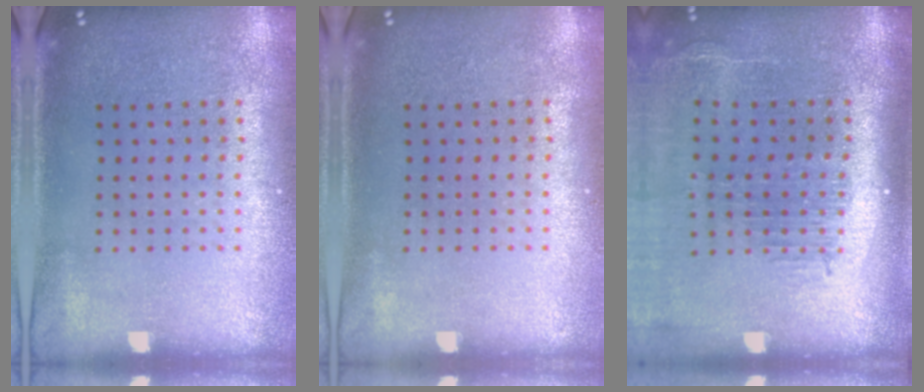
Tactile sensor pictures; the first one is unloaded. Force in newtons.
{"total": 0.0}
{"total": 2.5, "press": 2.0, "slide": 1.5}